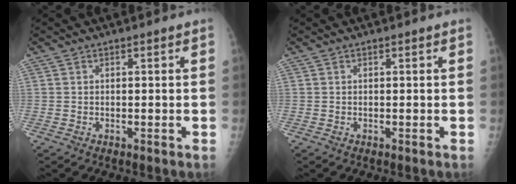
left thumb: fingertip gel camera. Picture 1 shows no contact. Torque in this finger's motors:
{"motor_torque": [0.01, 0.01, -0.07, -0.07, 0.00]}